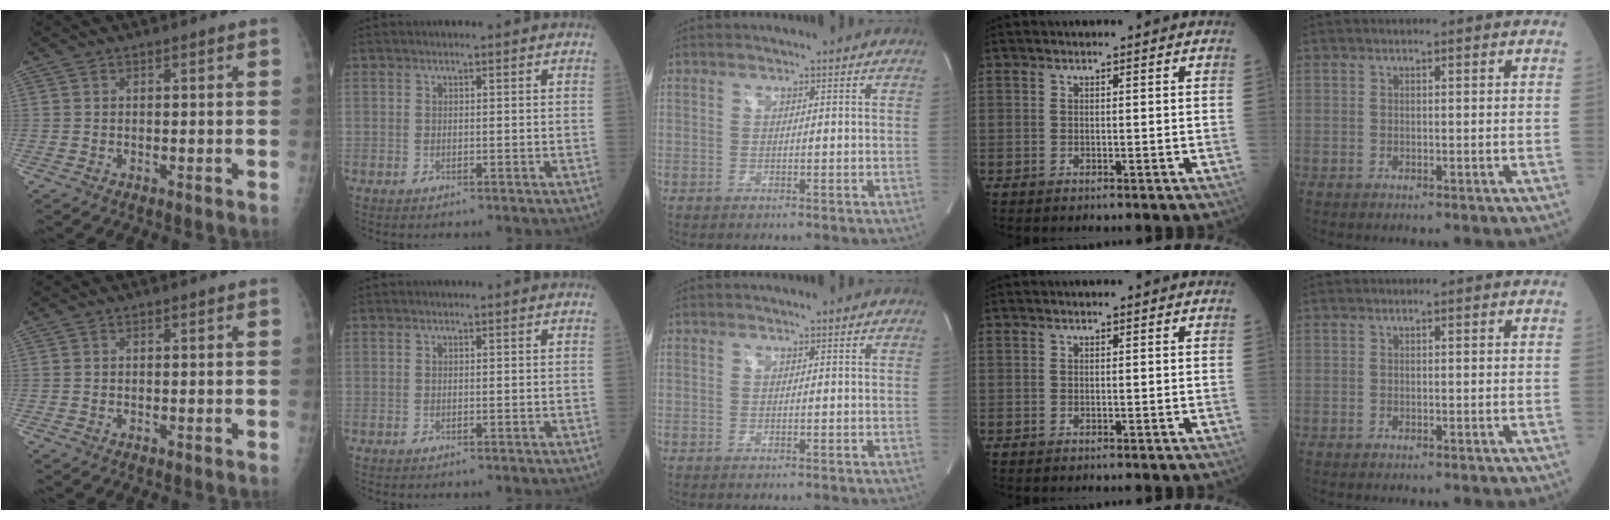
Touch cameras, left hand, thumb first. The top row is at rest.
{}